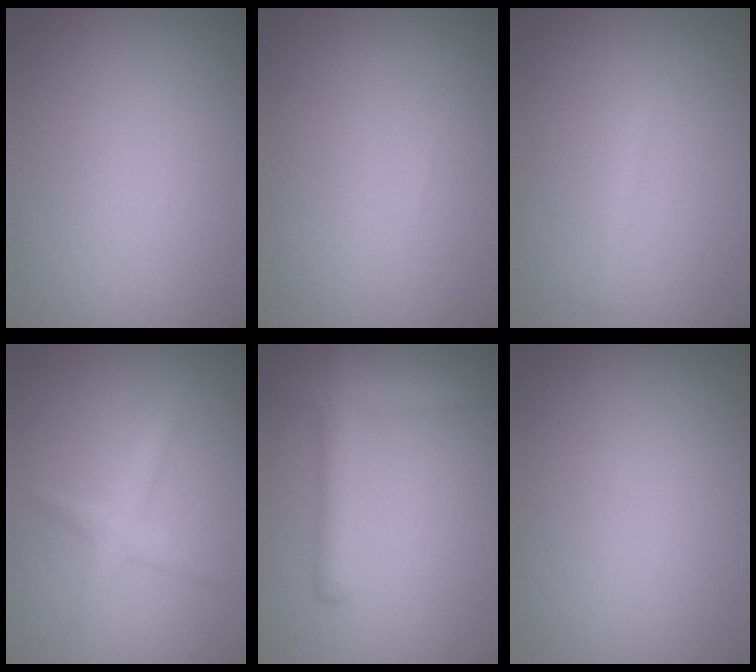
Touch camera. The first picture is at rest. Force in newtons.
{"total": 0.0}
{"total": 0.6, "press": 0.6, "slide": 0.0}
{"total": 1.8, "press": 1.8, "slide": 0.1}
{"total": 3.0, "press": 3.0, "slide": 0.2}
{"total": 0.0}